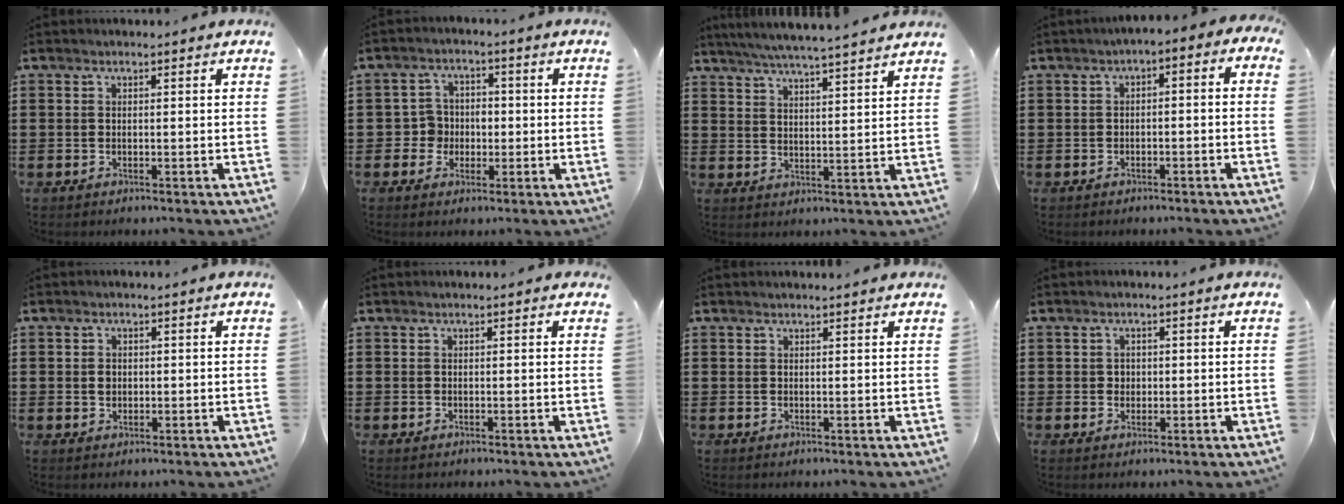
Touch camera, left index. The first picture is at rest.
{"total": 4.3, "force": [-0.7, 4.1, 1.1], "torque": [-0.037, 0.010, -0.017]}
{"total": 5.1, "force": [4.8, -0.6, 1.6], "torque": [-0.049, -0.026, 0.083]}
{"total": 2.7, "force": [-2.5, 0.7, 0.7], "torque": [-0.018, 0.004, -0.056]}
{"total": 1.5, "force": [0.2, 1.2, 0.9], "torque": [-0.019, 0.008, 0.002]}
{"total": 0.0}
{"total": 0.9, "force": [0.9, 0.0, 0.3], "torque": [-0.007, -0.001, 0.017]}
{"total": 1.4, "force": [0.2, 1.3, 0.3], "torque": [-0.011, 0.007, 0.003]}